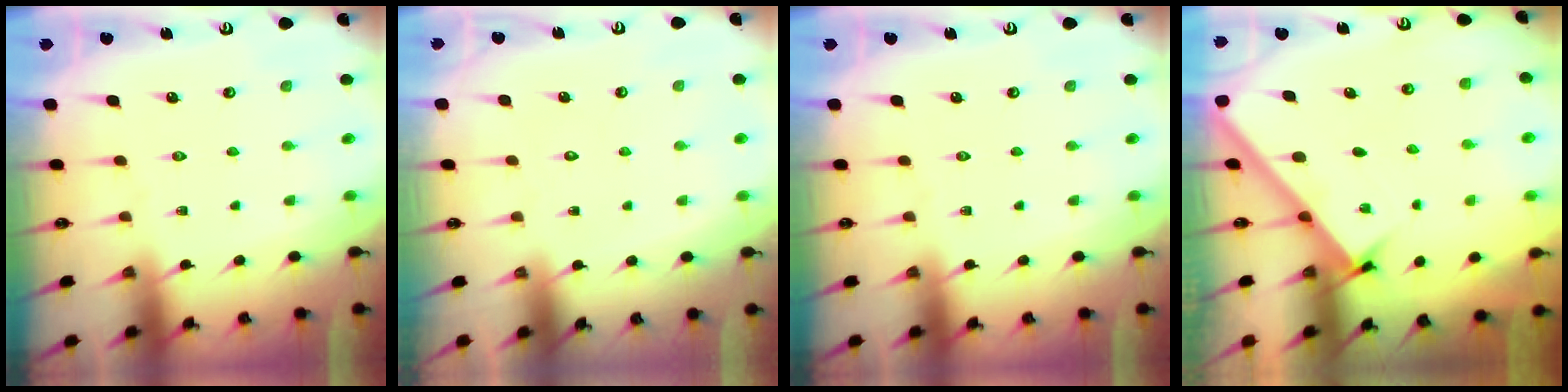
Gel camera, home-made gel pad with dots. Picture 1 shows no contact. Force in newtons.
{"total": 1.6, "press": 1.6, "slide": 0.1}
{"total": 0.0}
{"total": 2.7, "press": 2.6, "slide": 0.4}